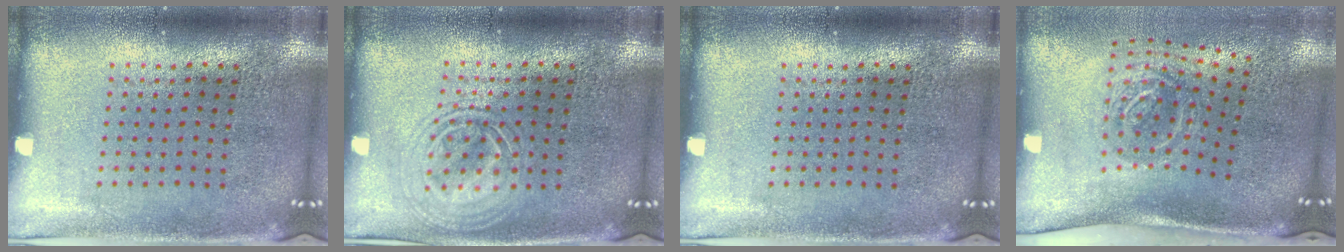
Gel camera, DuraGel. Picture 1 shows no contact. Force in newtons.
{"total": 2.6, "press": 2.6, "slide": 0.3}
{"total": 0.0}
{"total": 2.1, "press": 1.3, "slide": 1.6}